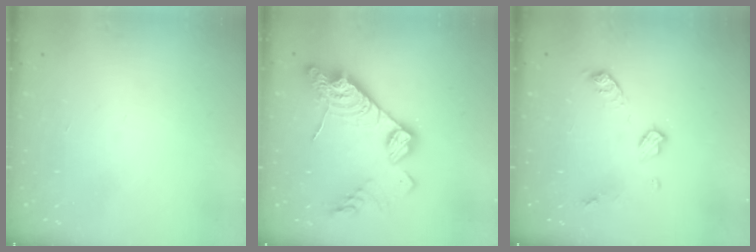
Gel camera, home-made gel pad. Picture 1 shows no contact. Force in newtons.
{"total": 19.7, "press": 19.6, "slide": 1.7}
{"total": 8.6, "press": 8.6, "slide": 0.3}